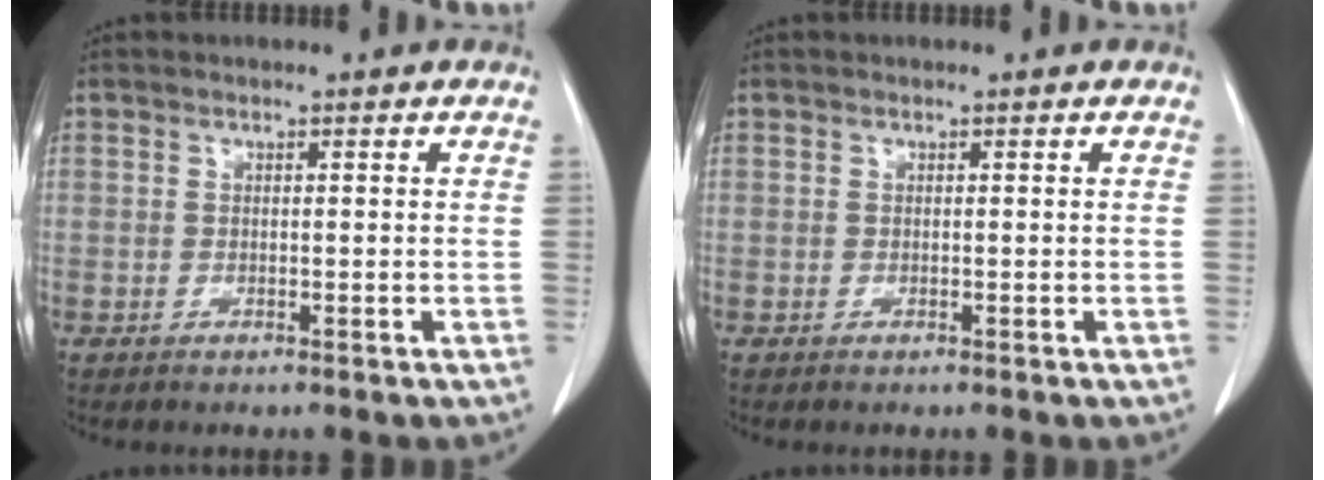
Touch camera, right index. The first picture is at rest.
{"total": 0.0}